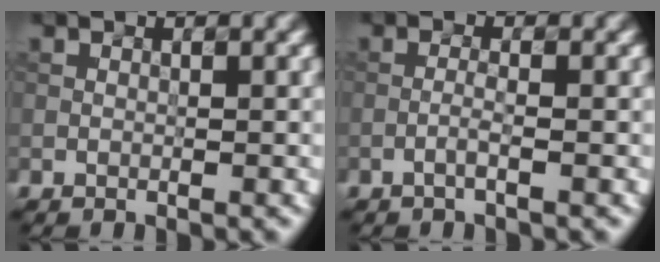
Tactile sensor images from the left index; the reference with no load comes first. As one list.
[{"total": 0.9, "force": [-0.7, -0.2, 0.6], "torque": [-0.019, 0.011, -0.012]}]